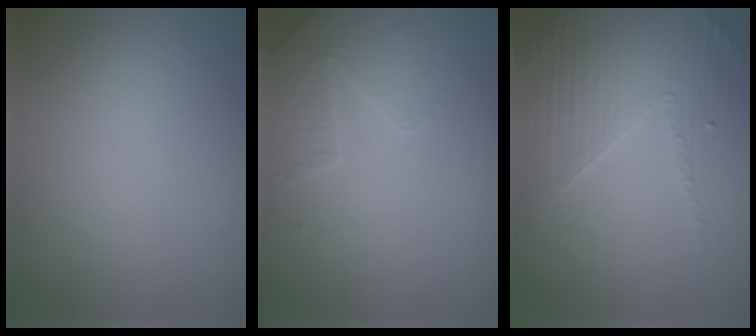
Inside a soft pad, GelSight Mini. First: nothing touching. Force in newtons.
{"total": 2.8, "press": 2.7, "slide": 0.7}
{"total": 3.6, "press": 3.3, "slide": 1.5}